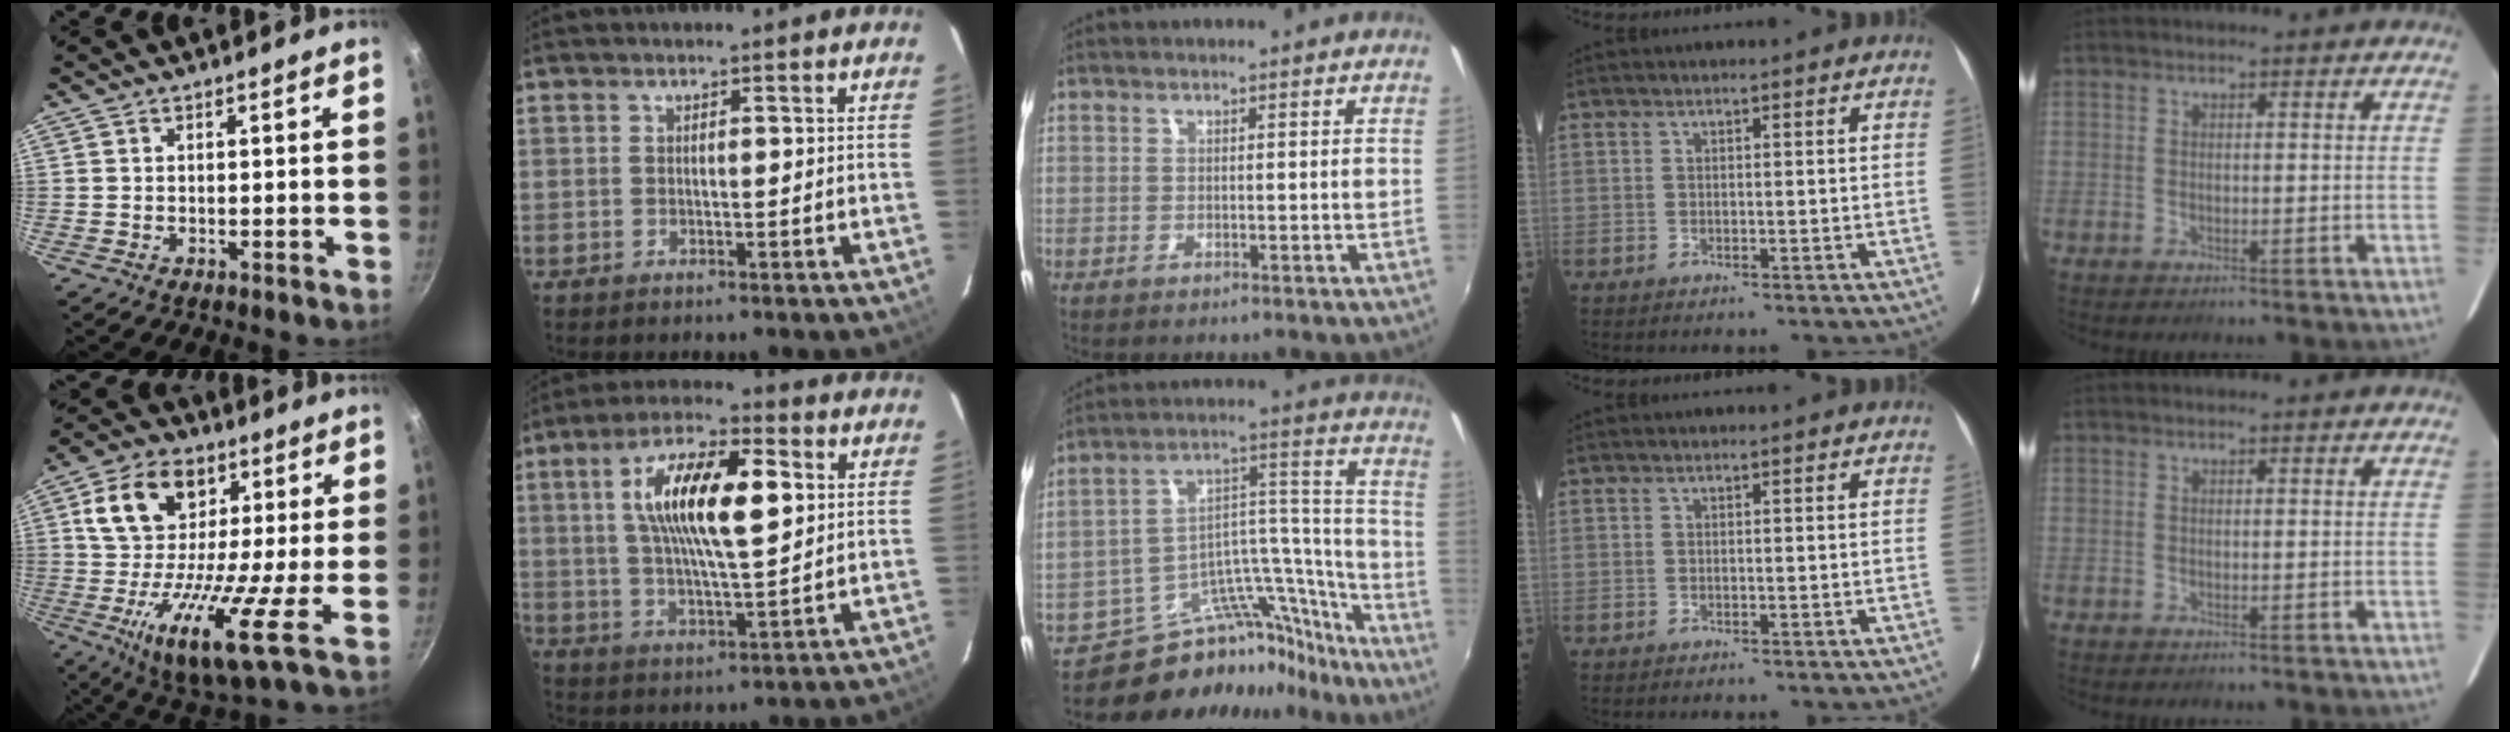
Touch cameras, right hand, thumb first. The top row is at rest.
{"thumb": {"total": 18.1, "force": [1.3, 8.7, 15.8], "torque": [-0.262, -0.002, -0.005]}, "index": {"total": 16.4, "force": [4.0, 5.4, 14.9], "torque": [-0.269, 0.021, 0.065]}, "middle": {"total": 19.8, "force": [-17.3, 8.1, 5.4], "torque": [-0.067, 0.072, -0.261]}}